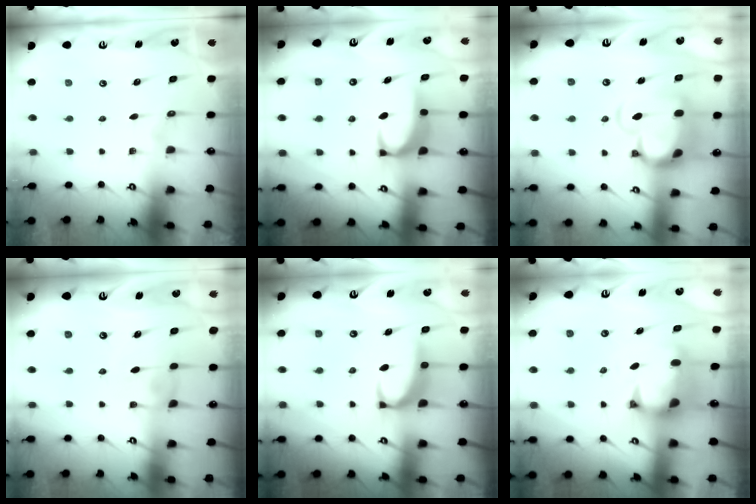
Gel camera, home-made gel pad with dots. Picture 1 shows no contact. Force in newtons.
{"total": 2.0, "press": 2.0, "slide": 0.6}
{"total": 8.1, "press": 8.0, "slide": 1.7}
{"total": 1.8, "press": 1.7, "slide": 0.5}
{"total": 2.3, "press": 2.2, "slide": 0.6}
{"total": 1.3, "press": 0.1, "slide": 1.2}